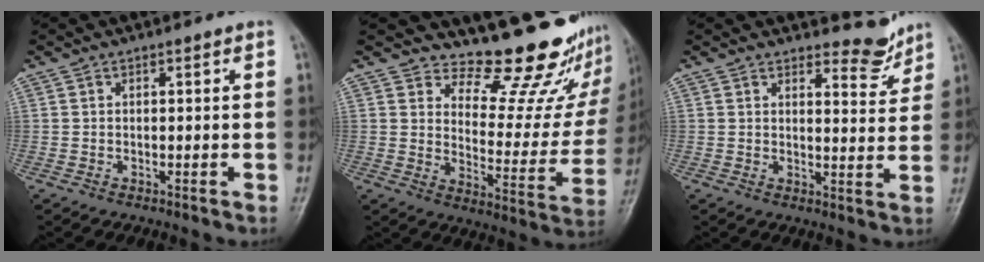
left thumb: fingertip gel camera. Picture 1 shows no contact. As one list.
[{"total": 18.1, "force": [15.8, 6.1, 6.5], "torque": [-0.029, -0.149, 0.197]}, {"total": 5.0, "force": [4.5, 1.8, 1.2], "torque": [0.004, -0.043, 0.061]}]